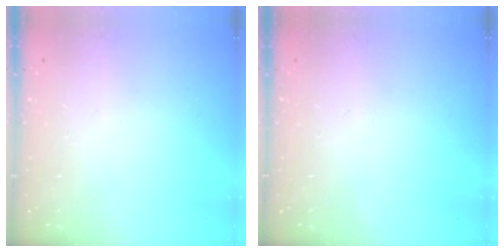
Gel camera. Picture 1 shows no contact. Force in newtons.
{"total": 0.0}